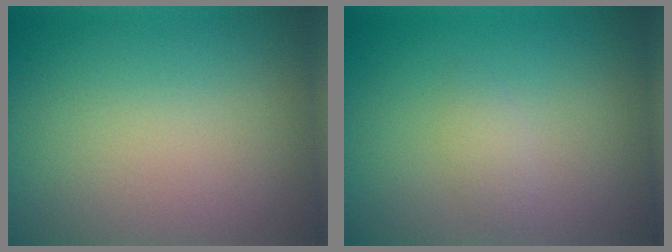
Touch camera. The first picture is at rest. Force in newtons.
{"total": 1.1, "press": 1.1, "slide": 0.1}